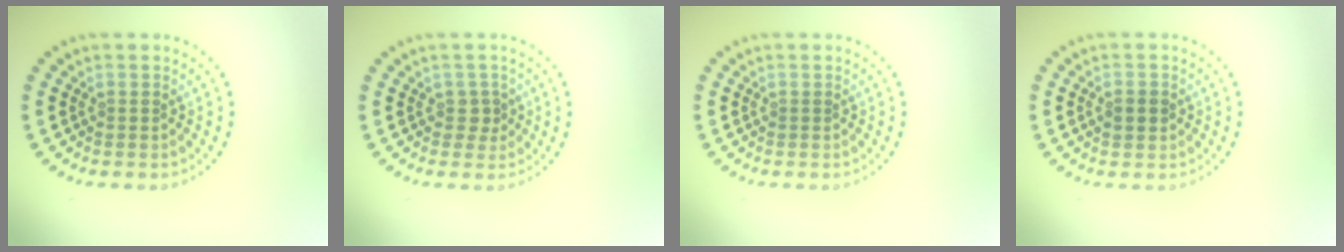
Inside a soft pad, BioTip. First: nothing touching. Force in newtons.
{"total": 1.2, "press": 1.0, "slide": 0.7}
{"total": 0.0}
{"total": 2.0, "press": 2.0, "slide": 0.1}